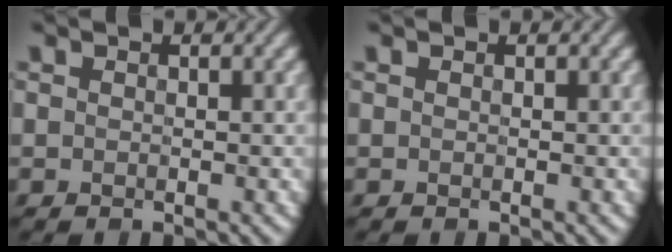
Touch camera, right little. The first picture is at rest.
{"total": 0.0}